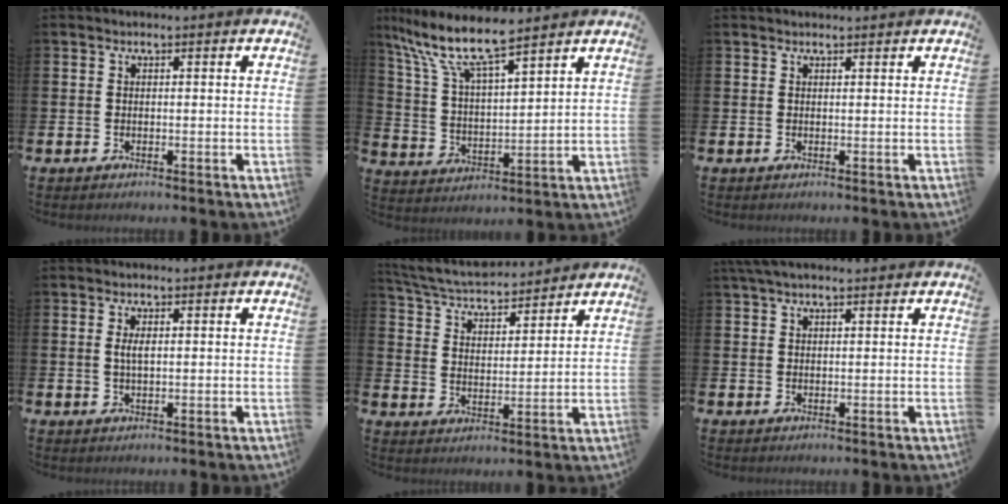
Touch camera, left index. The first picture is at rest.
{"total": 10.0, "force": [8.5, 1.8, 5.0], "torque": [-0.129, -0.041, 0.147]}
{"total": 0.7, "force": [0.6, 0.0, 0.1], "torque": [0.008, -0.003, 0.010]}
{"total": 2.0, "force": [0.5, 0.7, 1.8], "torque": [-0.032, 0.003, 0.005]}
{"total": 5.5, "force": [5.4, 0.9, 1.0], "torque": [-0.043, -0.038, 0.090]}
{"total": 2.7, "force": [2.0, 0.8, 1.6], "torque": [-0.028, 0.004, 0.035]}